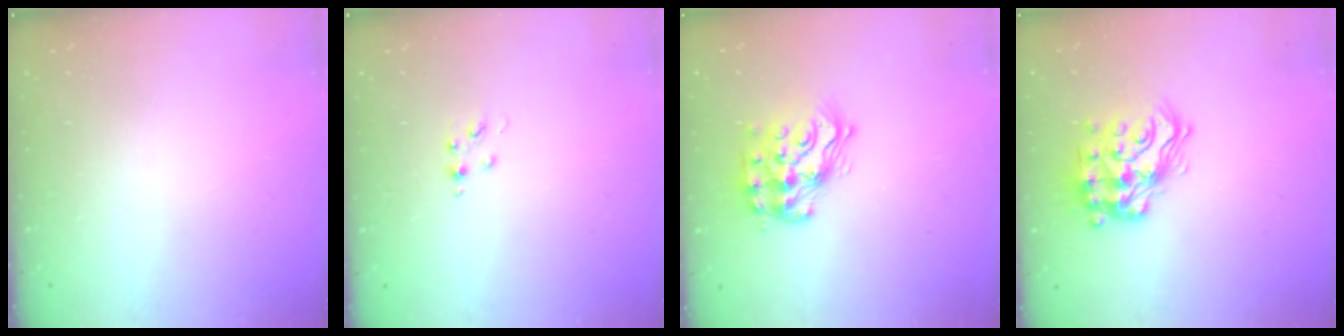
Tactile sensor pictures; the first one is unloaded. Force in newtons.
{"total": 4.3, "press": 4.2, "slide": 0.6}
{"total": 15.4, "press": 15.4, "slide": 1.0}
{"total": 17.5, "press": 17.5, "slide": 1.2}